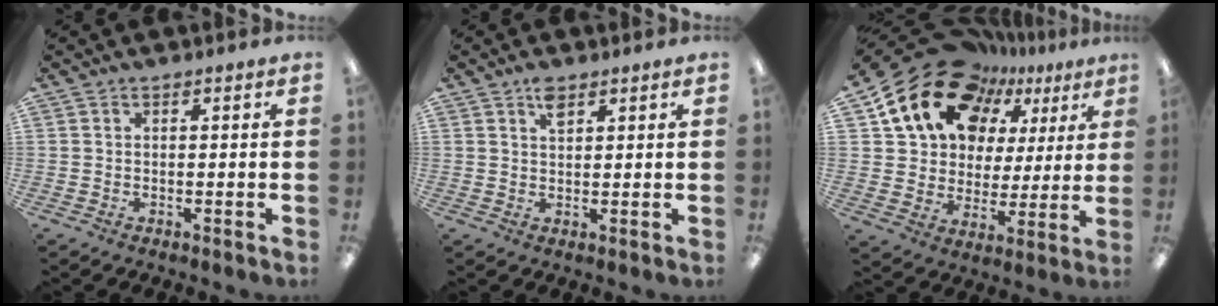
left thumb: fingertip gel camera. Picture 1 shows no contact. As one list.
[{"total": 3.0, "force": [2.0, 1.4, 1.8], "torque": [-0.033, -0.002, 0.034]}, {"total": 20.8, "force": [13.0, 14.3, 7.7], "torque": [-0.149, -0.073, 0.248]}]